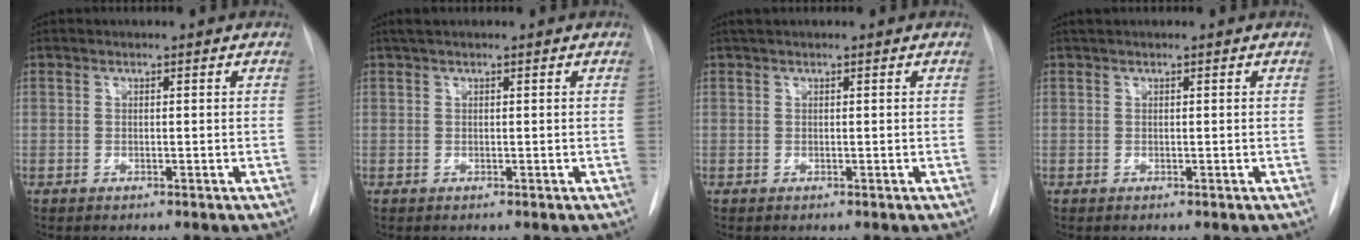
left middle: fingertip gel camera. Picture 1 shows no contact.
{"total": 1.6, "force": [1.2, 0.2, 1.0], "torque": [-0.020, 0.021, 0.021]}
{"total": 1.3, "force": [1.1, 0.1, 0.7], "torque": [-0.014, 0.020, 0.020]}
{"total": 0.9, "force": [0.7, 0.1, 0.5], "torque": [-0.012, 0.016, 0.016]}